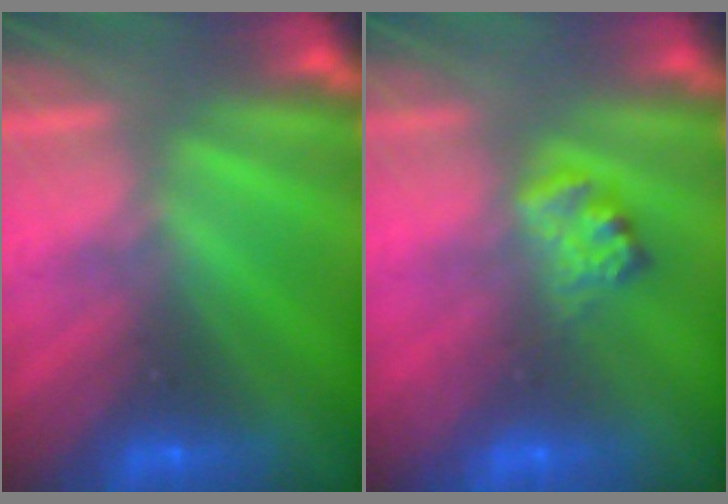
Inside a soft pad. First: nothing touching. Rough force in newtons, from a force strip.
{"total": 2.4}